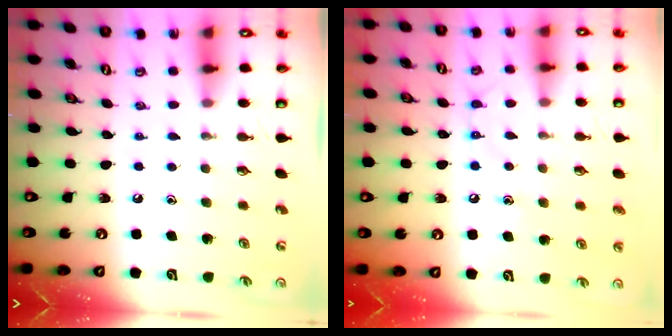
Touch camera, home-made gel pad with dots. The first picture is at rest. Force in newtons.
{"total": 9.5, "press": 9.4, "slide": 0.7}